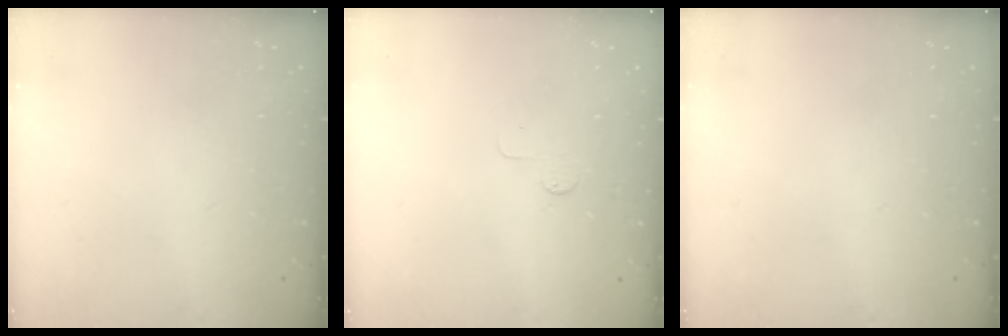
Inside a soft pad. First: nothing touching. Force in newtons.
{"total": 2.6, "press": 2.6, "slide": 0.3}
{"total": 0.0}